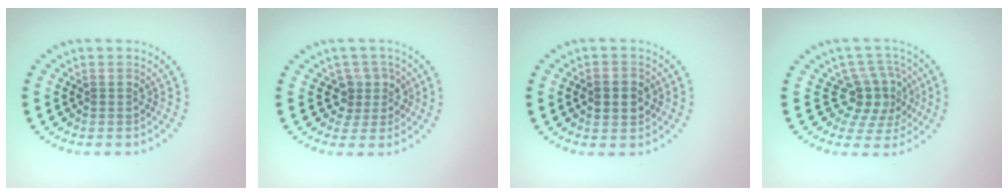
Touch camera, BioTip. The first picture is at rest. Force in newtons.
{"total": 2.5, "press": 1.9, "slide": 1.5}
{"total": 2.5, "press": 2.5, "slide": 0.1}
{"total": 4.0, "press": 3.3, "slide": 2.3}